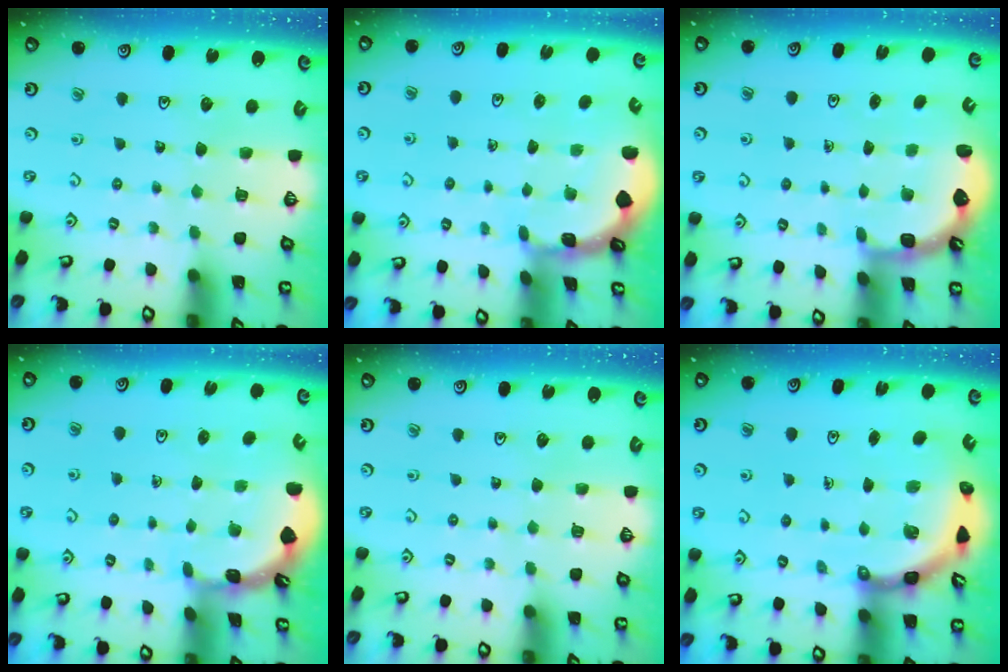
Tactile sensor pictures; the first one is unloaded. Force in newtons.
{"total": 1.5, "press": 1.5, "slide": 0.1}
{"total": 2.5, "press": 2.1, "slide": 1.3}
{"total": 1.8, "press": 1.8, "slide": 0.1}
{"total": 0.0}
{"total": 6.0, "press": 5.7, "slide": 1.8}